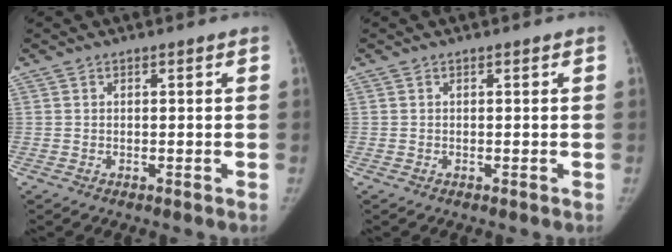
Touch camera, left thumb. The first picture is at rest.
{"total": 0.0}